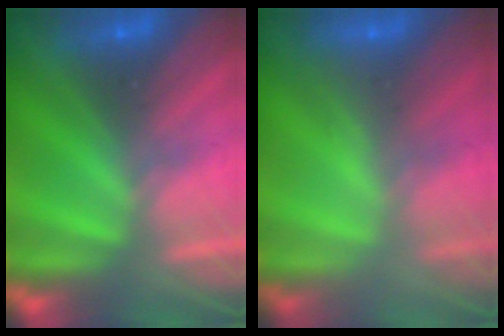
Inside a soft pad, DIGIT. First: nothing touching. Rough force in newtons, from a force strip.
{"total": 2.2}